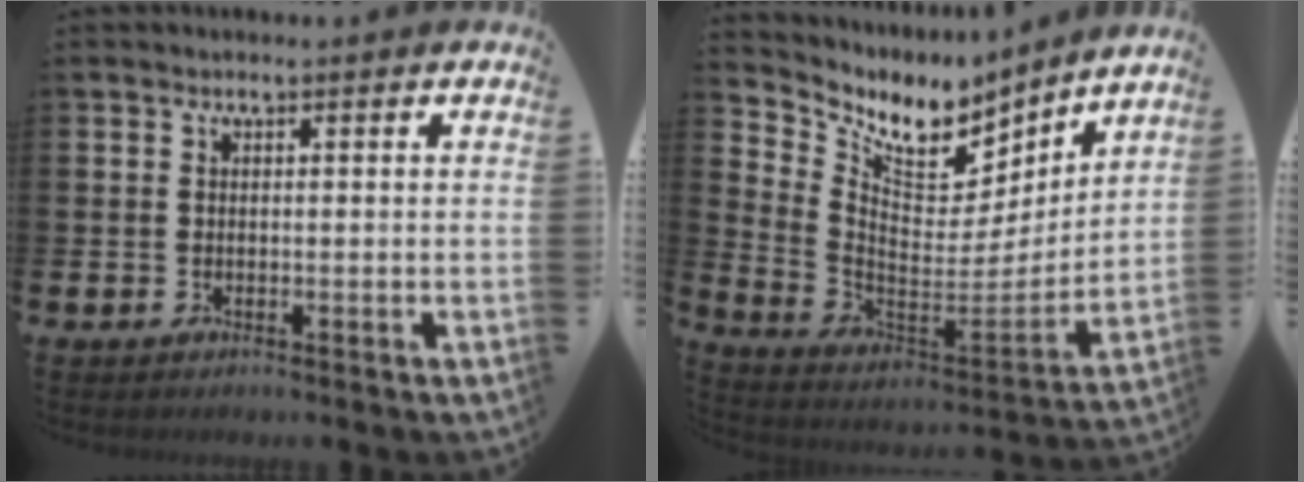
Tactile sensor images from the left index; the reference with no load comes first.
{"total": 8.9, "force": [7.3, 4.0, 3.0], "torque": [-0.096, -0.048, 0.128]}